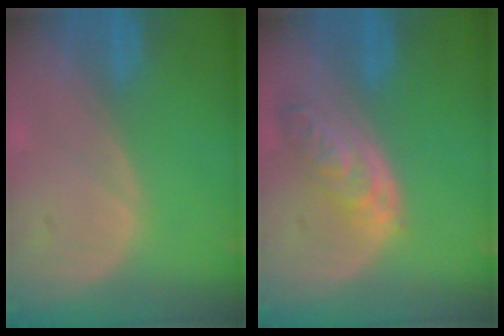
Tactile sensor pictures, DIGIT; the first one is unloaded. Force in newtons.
{"total": 5.6, "press": 5.1, "slide": 2.2}